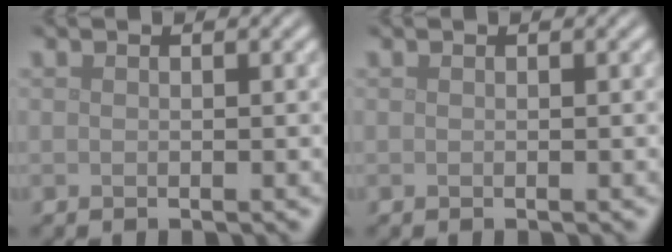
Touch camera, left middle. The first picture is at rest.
{"total": 0.0}